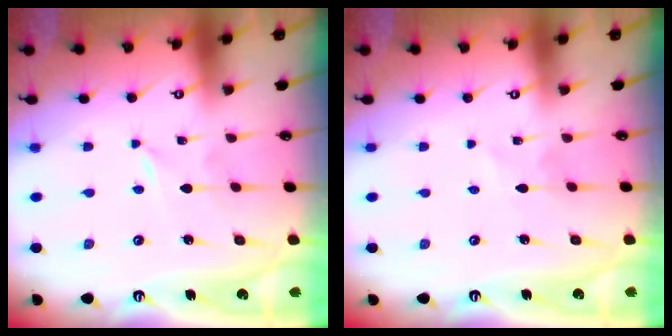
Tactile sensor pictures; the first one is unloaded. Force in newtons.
{"total": 0.8, "press": 0.8, "slide": 0.1}